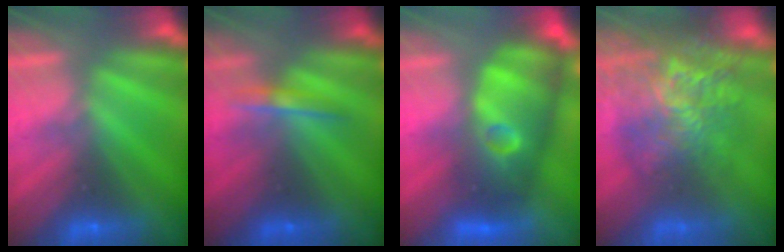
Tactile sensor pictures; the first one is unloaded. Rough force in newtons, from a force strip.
{"total": 1.6}
{"total": 7.6}
{"total": 11.6}